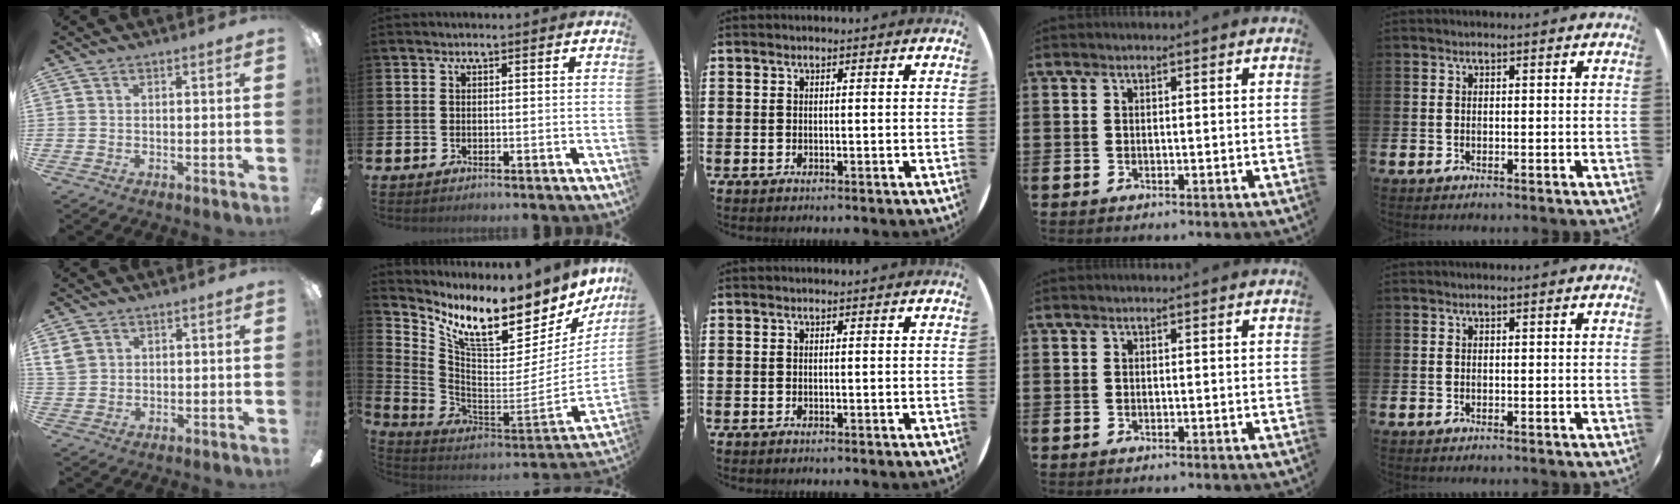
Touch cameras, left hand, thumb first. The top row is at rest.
{"thumb": {"total": 4.0, "force": [2.0, 3.1, 1.6], "torque": [-0.038, 0.006, 0.042]}, "index": {"total": 9.3, "force": [8.1, 2.9, 3.6], "torque": [-0.094, -0.080, 0.136]}}